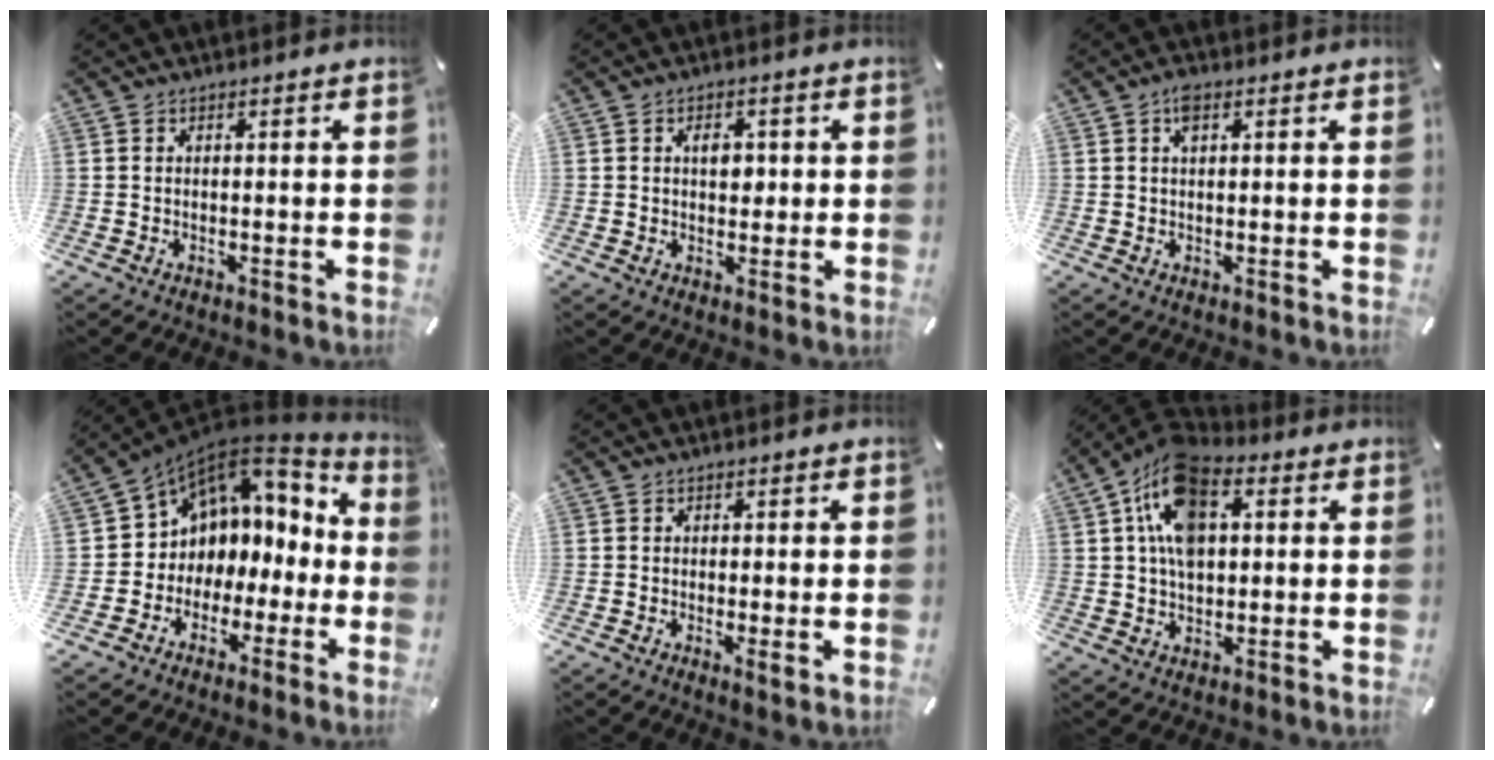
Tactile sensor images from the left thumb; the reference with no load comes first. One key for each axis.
{"total": 3.6, "fx": 0.6, "fy": 2.4, "fz": 2.6, "tx": -0.030, "ty": -0.001, "tz": 0.002}
{"total": 2.7, "fx": 1.2, "fy": 1.4, "fz": 1.9, "tx": -0.035, "ty": 0.001, "tz": 0.019}
{"total": 8.9, "fx": 4.1, "fy": 7.7, "fz": 1.6, "tx": -0.060, "ty": -0.052, "tz": 0.083}
{"total": 1.6, "fx": 0.0, "fy": 0.5, "fz": 1.5, "tx": -0.026, "ty": -0.003, "tz": 0.001}
{"total": 14.4, "fx": 4.2, "fy": 9.6, "fz": 9.8, "tx": -0.189, "ty": 0.001, "tz": 0.078}